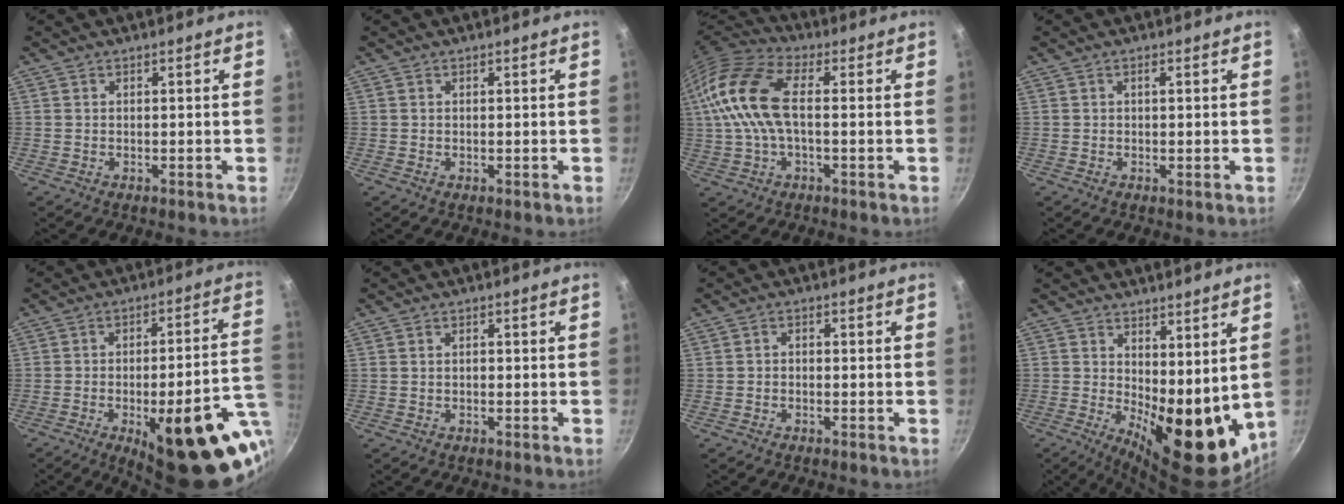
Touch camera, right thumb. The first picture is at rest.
{"total": 0.0}
{"total": 15.4, "force": [1.2, 7.9, 13.1], "torque": [-0.276, 0.027, 0.005]}
{"total": 0.8, "force": [0.2, 0.3, 0.7], "torque": [-0.012, 0.000, 0.001]}
{"total": 26.5, "force": [-9.4, 9.0, 23.1], "torque": [-0.250, 0.019, -0.118]}
{"total": 0.6, "force": [-0.2, 0.4, 0.4], "torque": [-0.007, 0.003, -0.002]}
{"total": 1.4, "force": [-0.7, 0.9, 0.7], "torque": [-0.014, 0.007, -0.016]}
{"total": 16.1, "force": [1.8, 7.4, 14.2], "torque": [-0.143, -0.033, 0.044]}